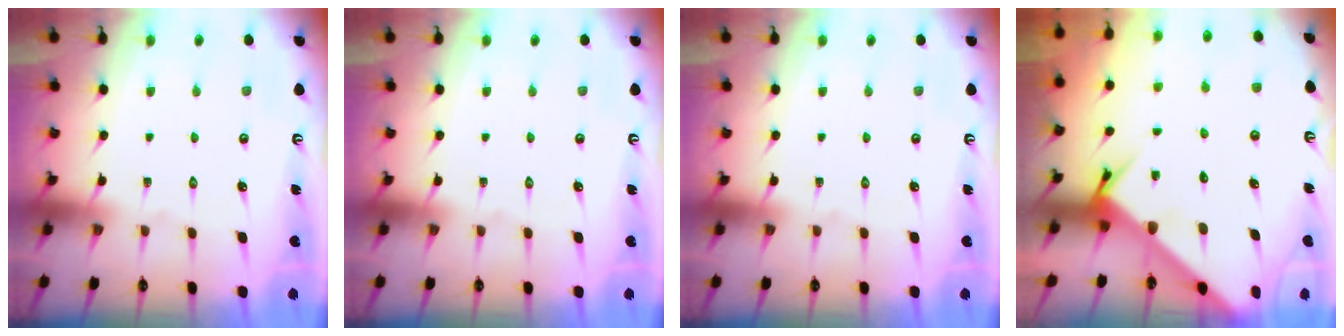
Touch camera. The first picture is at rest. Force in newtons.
{"total": 0.0}
{"total": 0.0}
{"total": 4.8, "press": 4.8, "slide": 0.3}